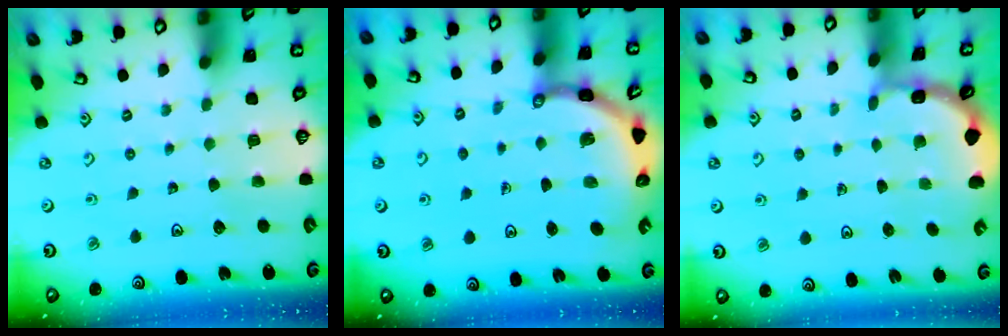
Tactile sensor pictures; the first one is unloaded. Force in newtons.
{"total": 5.5, "press": 5.4, "slide": 0.6}
{"total": 2.1, "press": 2.1, "slide": 0.2}